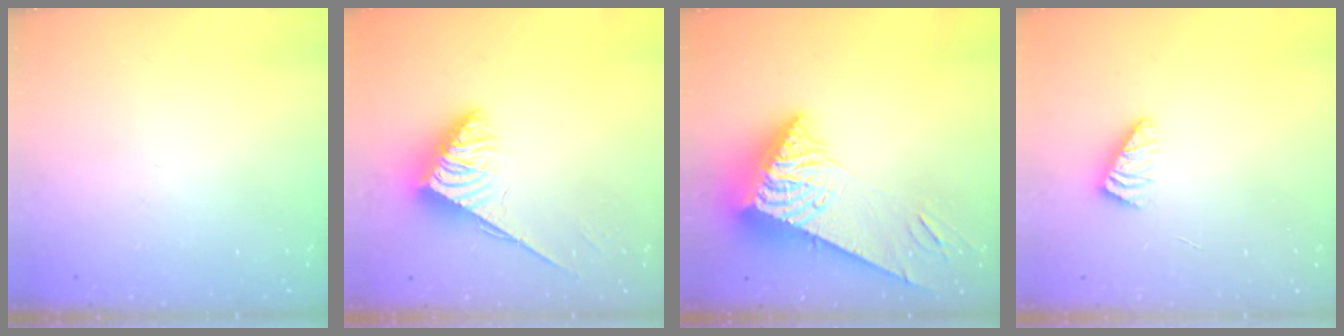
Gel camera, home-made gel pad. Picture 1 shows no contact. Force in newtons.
{"total": 3.8, "press": 3.8, "slide": 0.6}
{"total": 9.8, "press": 9.7, "slide": 0.9}
{"total": 2.5, "press": 2.4, "slide": 0.4}